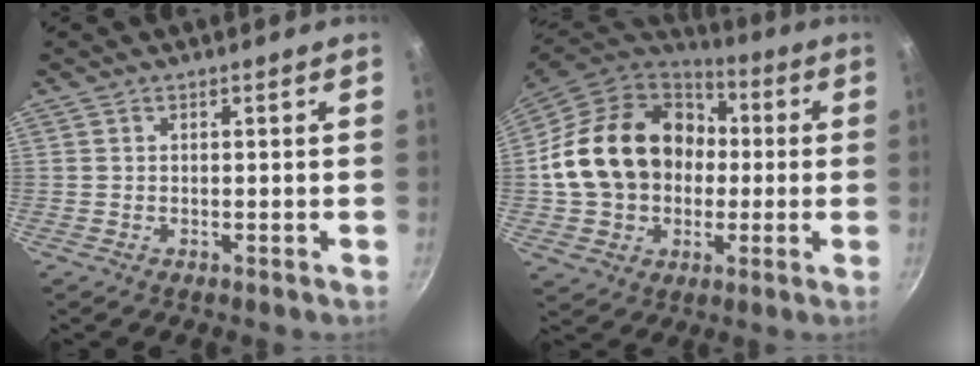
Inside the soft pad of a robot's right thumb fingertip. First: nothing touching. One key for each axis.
{"total": 22.1, "fx": 0.9, "fy": 17.8, "fz": 13.2, "tx": -0.212, "ty": 0.045, "tz": 0.021}